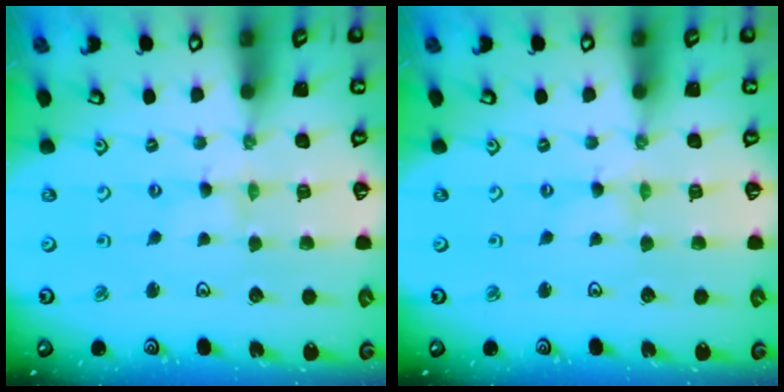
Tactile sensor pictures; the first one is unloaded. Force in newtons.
{"total": 0.0}